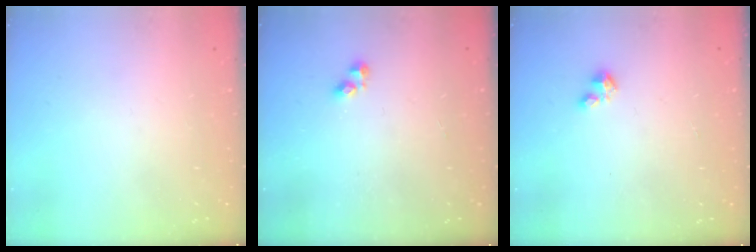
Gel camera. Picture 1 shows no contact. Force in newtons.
{"total": 2.8, "press": 2.7, "slide": 0.5}
{"total": 1.3, "press": 1.2, "slide": 0.4}